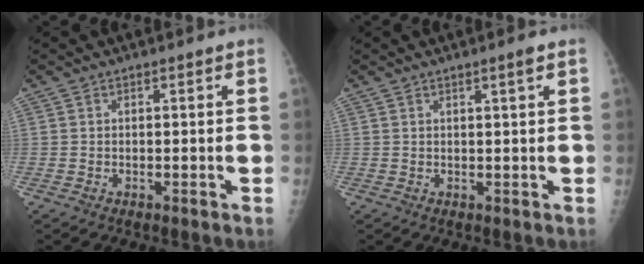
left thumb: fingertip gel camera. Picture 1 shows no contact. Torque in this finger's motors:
{"motor_torque": [-0.15, 0.11, -0.12, -0.17, 0.05]}